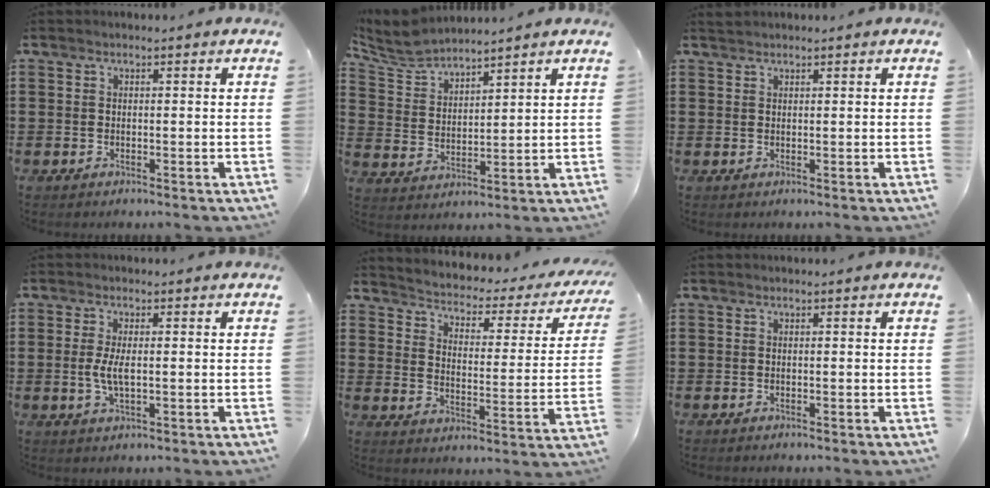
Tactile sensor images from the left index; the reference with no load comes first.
{"total": 5.6, "force": [5.4, 0.9, 1.4], "torque": [-0.051, -0.021, 0.096]}
{"total": 0.8, "force": [0.8, 0.1, 0.1], "torque": [-0.005, 0.001, 0.016]}
{"total": 3.9, "force": [-0.1, 1.3, 3.6], "torque": [-0.088, -0.007, -0.010]}
{"total": 1.6, "force": [1.4, 0.6, 0.5], "torque": [-0.026, -0.023, 0.011]}
{"total": 0.0}